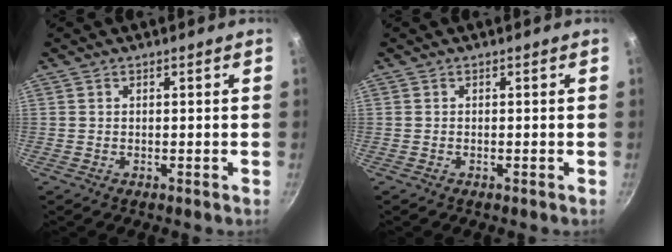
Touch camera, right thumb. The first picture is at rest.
{"total": 0.0}